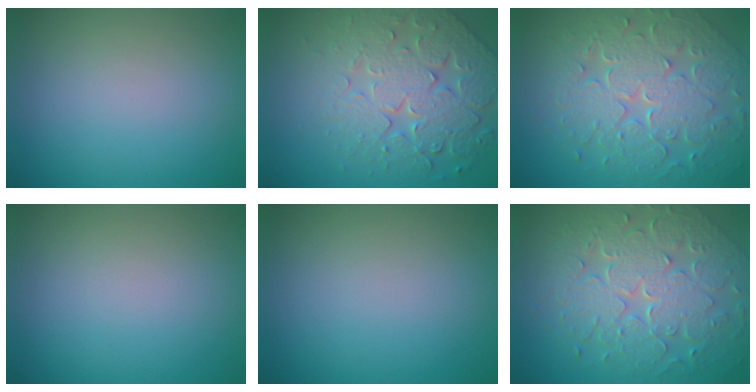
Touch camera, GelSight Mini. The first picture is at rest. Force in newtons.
{"total": 6.4, "press": 5.5, "slide": 3.4}
{"total": 8.7, "press": 6.3, "slide": 6.0}
{"total": 0.0}
{"total": 0.0}
{"total": 8.7, "press": 6.3, "slide": 6.0}